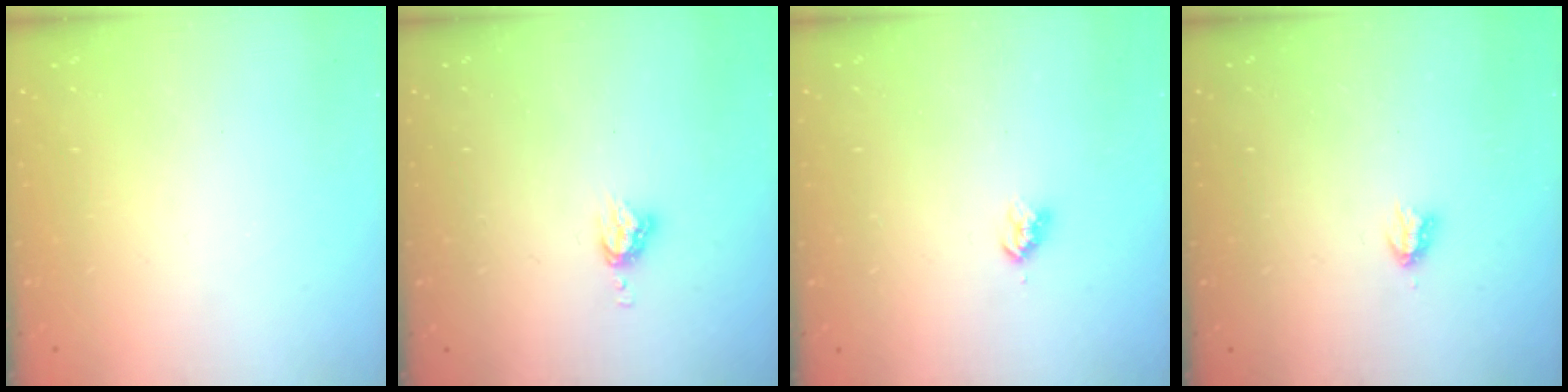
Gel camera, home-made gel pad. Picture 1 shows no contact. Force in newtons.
{"total": 5.1, "press": 5.1, "slide": 0.7}
{"total": 3.1, "press": 3.1, "slide": 0.4}
{"total": 2.9, "press": 2.9, "slide": 0.5}